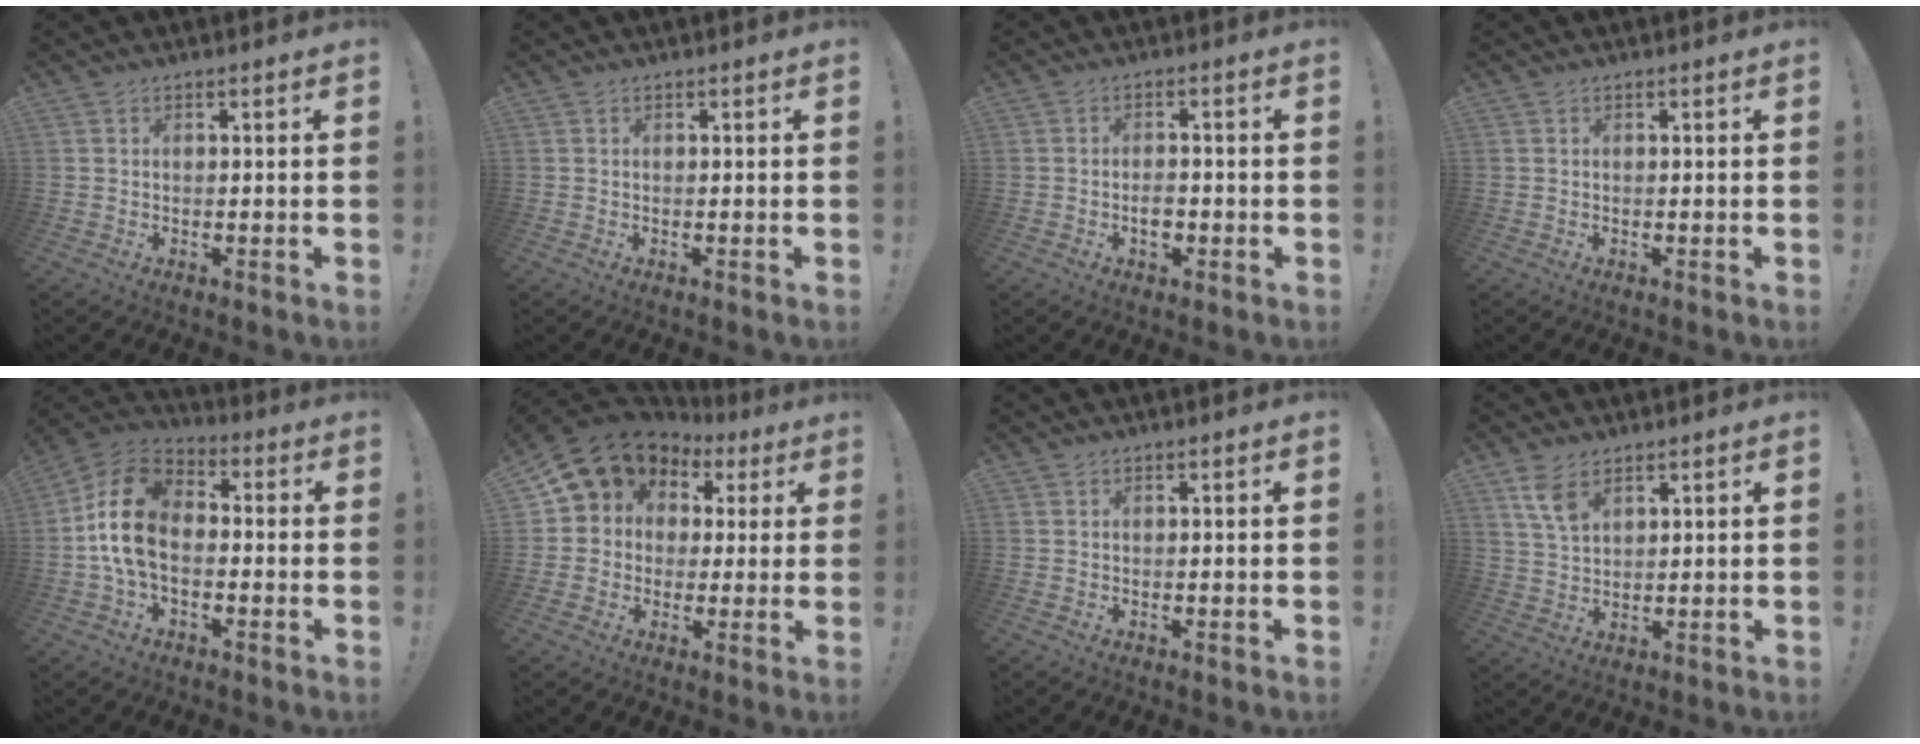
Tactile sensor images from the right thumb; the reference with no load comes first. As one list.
[{"total": 0.0}, {"total": 3.9, "force": [-1.5, 2.4, 2.7], "torque": [-0.035, 0.006, -0.027]}, {"total": 0.0}, {"total": 16.3, "force": [-0.9, 10.8, 12.2], "torque": [-0.236, 0.030, -0.009]}, {"total": 9.6, "force": [3.4, 8.3, 3.5], "torque": [-0.062, -0.030, 0.066]}, {"total": 0.0}, {"total": 6.5, "force": [3.9, 3.3, 4.1], "torque": [-0.080, -0.015, 0.075]}]